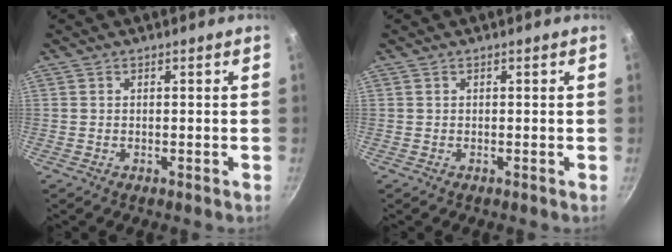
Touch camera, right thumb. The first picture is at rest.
{"total": 0.0}